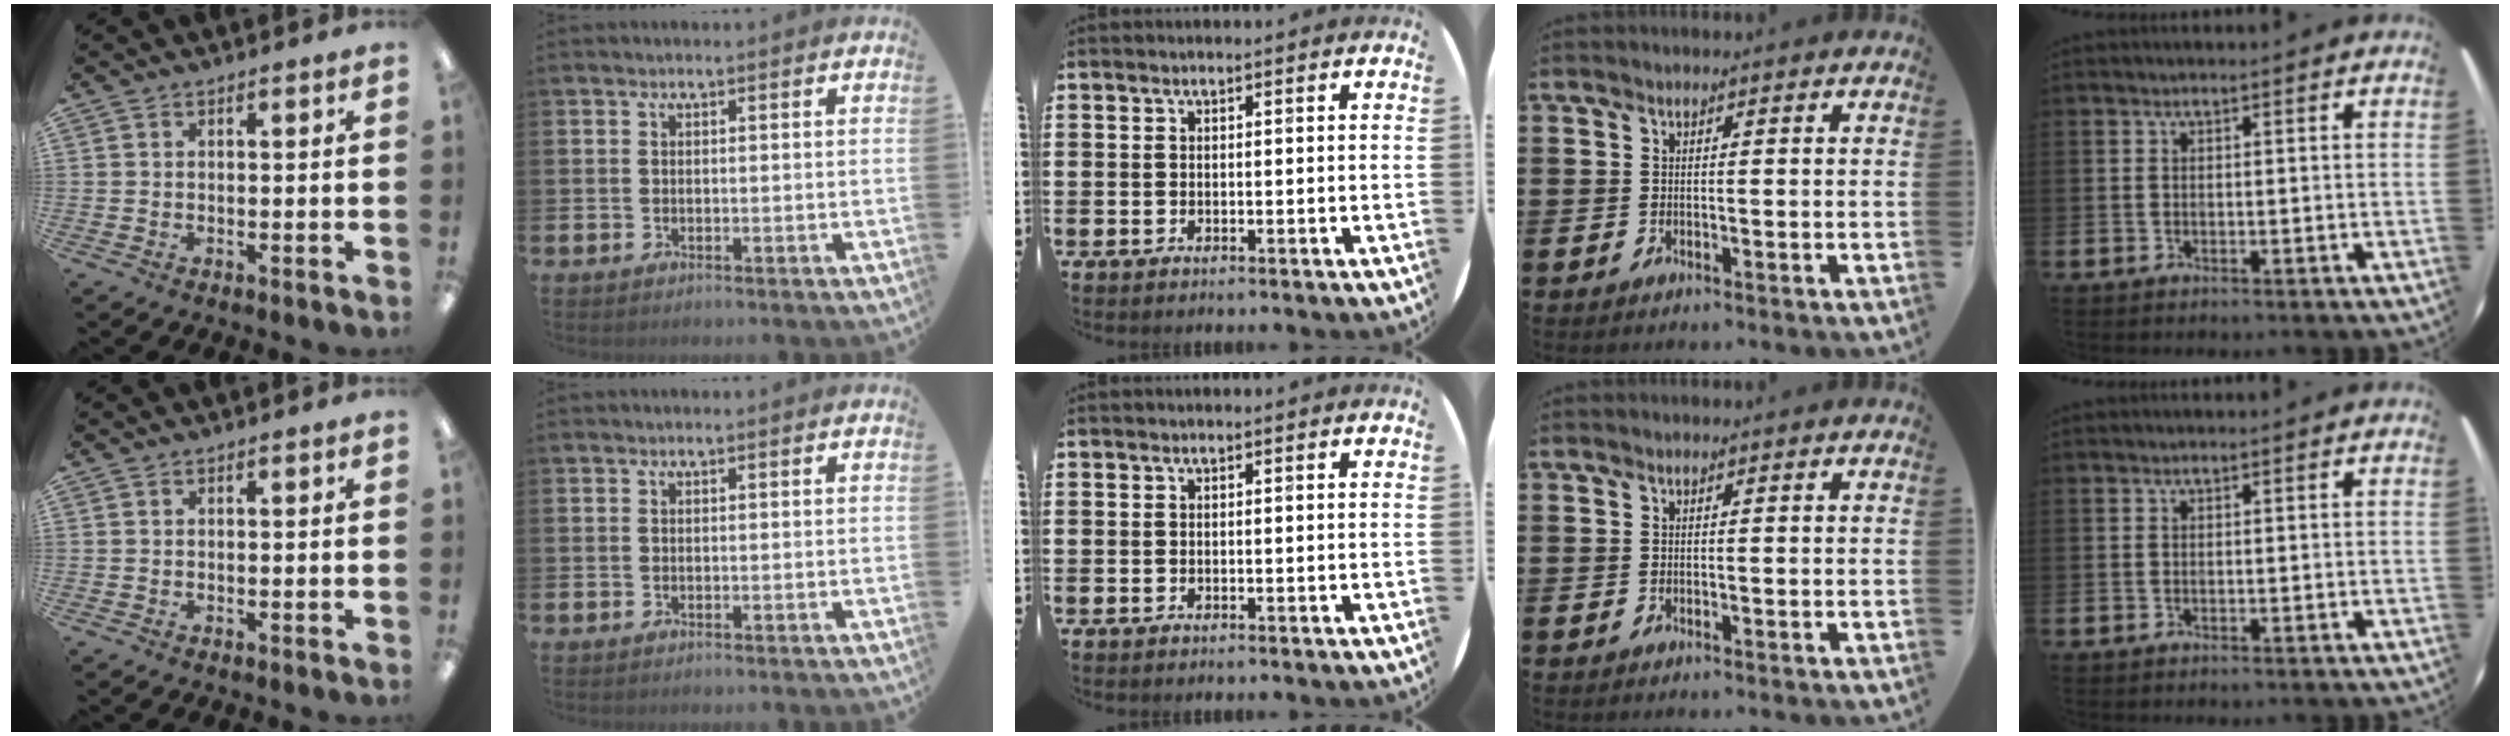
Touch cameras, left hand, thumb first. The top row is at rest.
{}